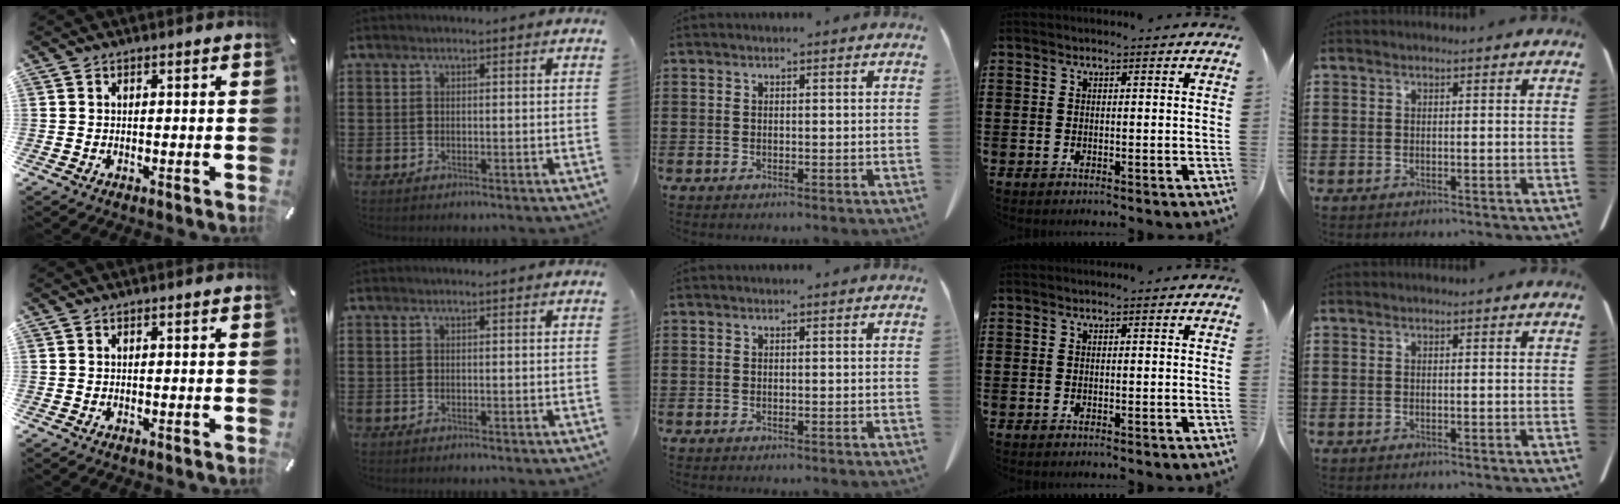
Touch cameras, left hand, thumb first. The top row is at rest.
{}